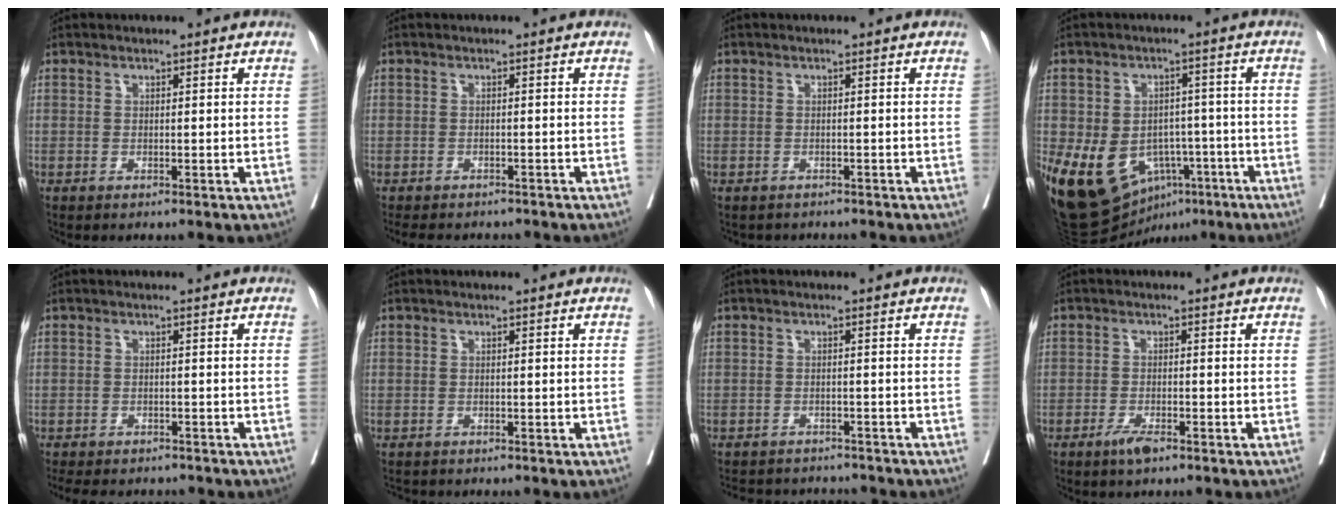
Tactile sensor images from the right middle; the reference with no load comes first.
{"total": 7.8, "force": [-6.8, 2.6, 2.7], "torque": [-0.038, -0.002, -0.089]}
{"total": 3.0, "force": [-2.7, 1.3, 0.4], "torque": [-0.011, -0.002, -0.037]}
{"total": 14.9, "force": [-6.0, 10.8, 8.3], "torque": [-0.153, 0.013, -0.076]}
{"total": 9.9, "force": [-8.7, 3.3, 3.5], "torque": [-0.061, -0.006, -0.111]}
{"total": 1.5, "force": [-1.4, 0.5, 0.2], "torque": [-0.008, -0.005, -0.023]}
{"total": 9.1, "force": [-8.6, 2.3, 1.7], "torque": [-0.031, 0.009, -0.110]}
{"total": 2.8, "force": [-1.9, 0.6, 1.9], "torque": [-0.040, -0.002, -0.036]}